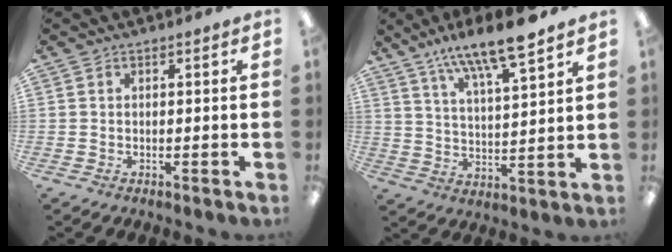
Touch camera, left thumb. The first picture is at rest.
{"total": 12.5, "force": [10.3, 1.9, 6.8], "torque": [-0.124, -0.059, 0.179]}